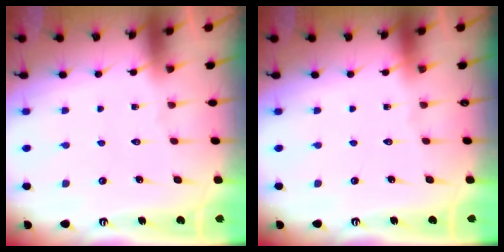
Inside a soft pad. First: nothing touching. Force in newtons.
{"total": 0.0}